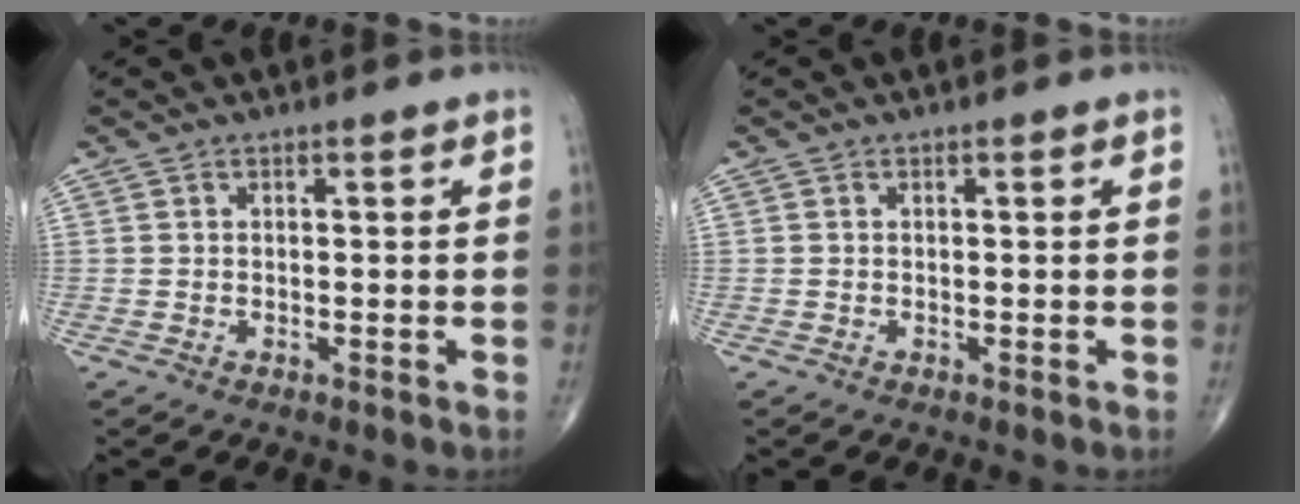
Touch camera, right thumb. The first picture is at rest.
{"total": 0.0}